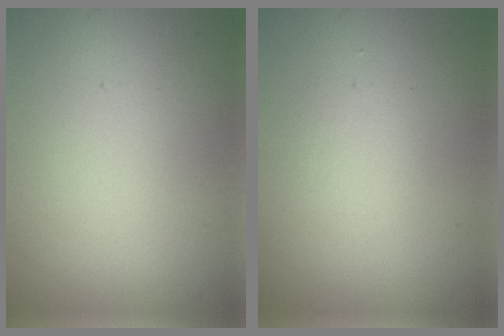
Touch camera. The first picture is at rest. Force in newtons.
{"total": 1.3, "press": 1.3, "slide": 0.0}